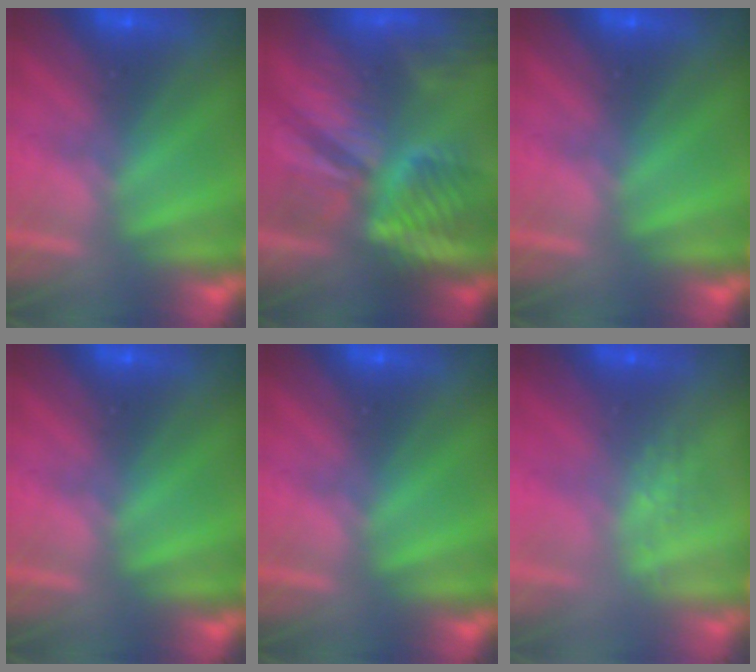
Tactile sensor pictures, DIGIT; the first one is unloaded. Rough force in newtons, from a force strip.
{"total": 8.5}
{"total": 0.0}
{"total": 0.0}
{"total": 0.0}
{"total": 2.7}